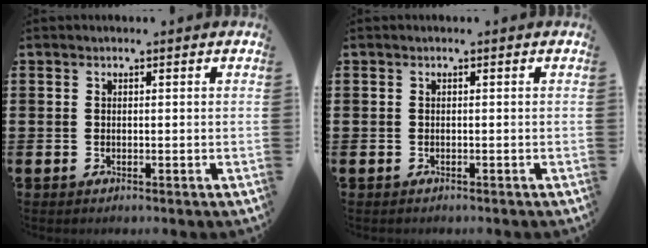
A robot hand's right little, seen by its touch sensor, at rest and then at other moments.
{"total": 0.0}